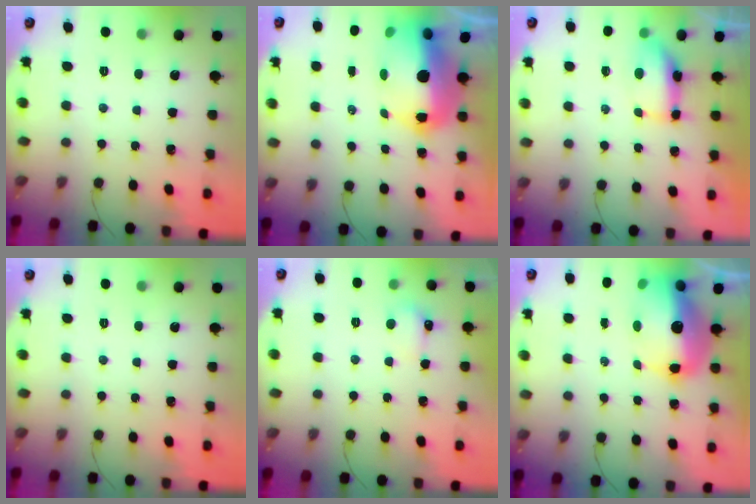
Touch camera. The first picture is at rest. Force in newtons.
{"total": 17.4, "press": 17.0, "slide": 3.7}
{"total": 6.8, "press": 6.8, "slide": 0.6}
{"total": 0.0}
{"total": 4.2, "press": 4.0, "slide": 1.1}
{"total": 16.5, "press": 16.1, "slide": 3.8}